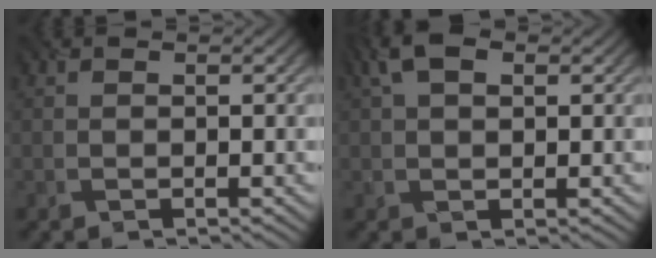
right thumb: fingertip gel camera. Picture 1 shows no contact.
{"total": 3.3, "force": [1.6, 2.1, 2.0], "torque": [-0.045, 0.006, 0.028]}